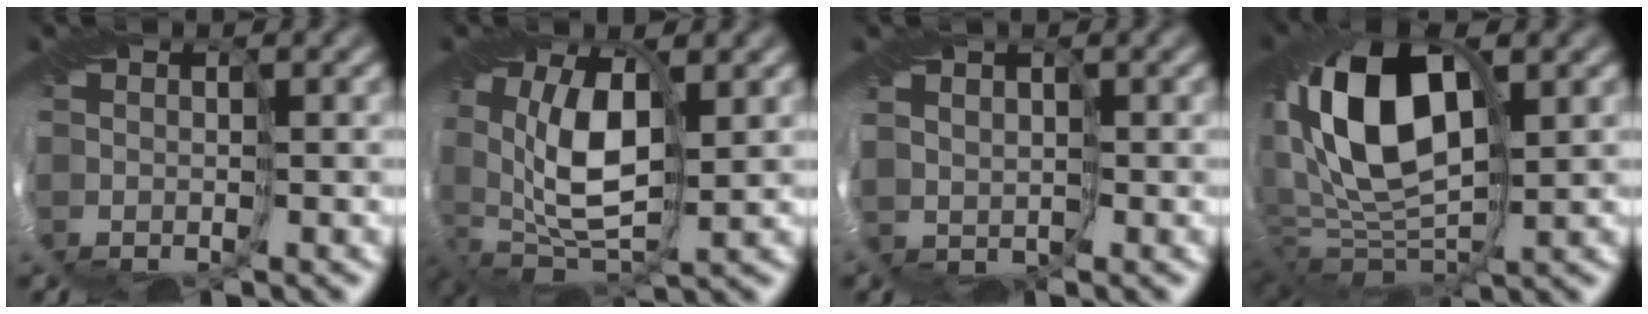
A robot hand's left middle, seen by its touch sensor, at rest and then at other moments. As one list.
[{"total": 9.9, "force": [0.9, 6.0, 7.8], "torque": [-0.178, -0.006, 0.021]}, {"total": 1.7, "force": [0.6, 1.4, 0.8], "torque": [-0.017, -0.001, 0.010]}, {"total": 13.0, "force": [1.2, 7.4, 10.5], "torque": [-0.211, 0.012, 0.016]}]